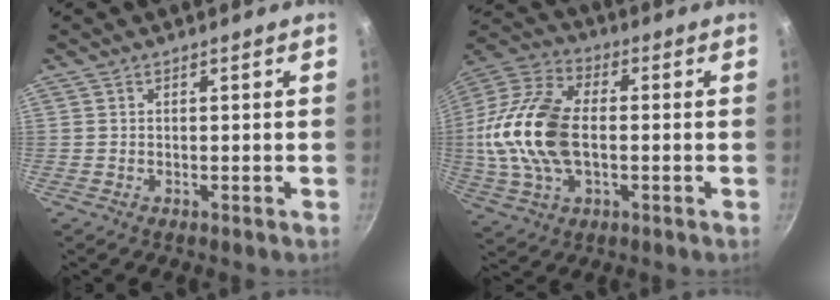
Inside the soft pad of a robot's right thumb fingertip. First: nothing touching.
{"total": 19.7, "force": [-0.7, 11.8, 15.8], "torque": [-0.312, 0.029, -0.022]}